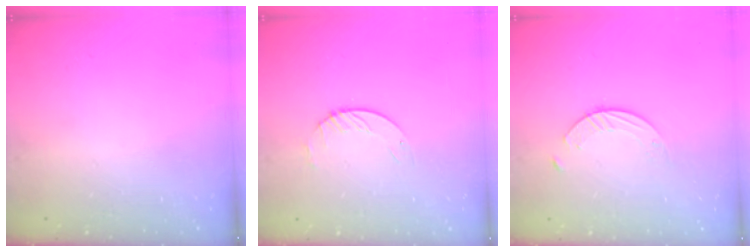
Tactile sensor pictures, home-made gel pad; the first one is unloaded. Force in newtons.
{"total": 1.7, "press": 1.7, "slide": 0.2}
{"total": 1.4, "press": 1.4, "slide": 0.2}